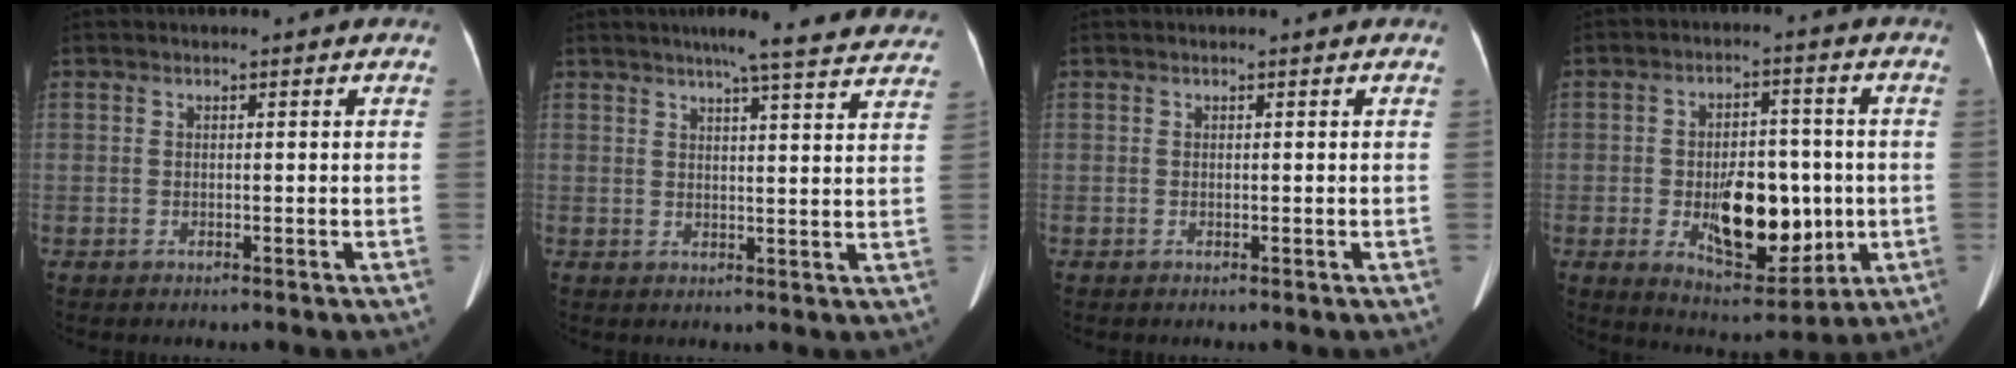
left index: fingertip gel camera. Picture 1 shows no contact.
{"total": 16.8, "force": [15.0, 0.9, 7.5], "torque": [-0.090, -0.012, 0.168]}
{"total": 0.0}
{"total": 12.6, "force": [-2.2, 6.2, 10.8], "torque": [-0.172, -0.004, -0.023]}